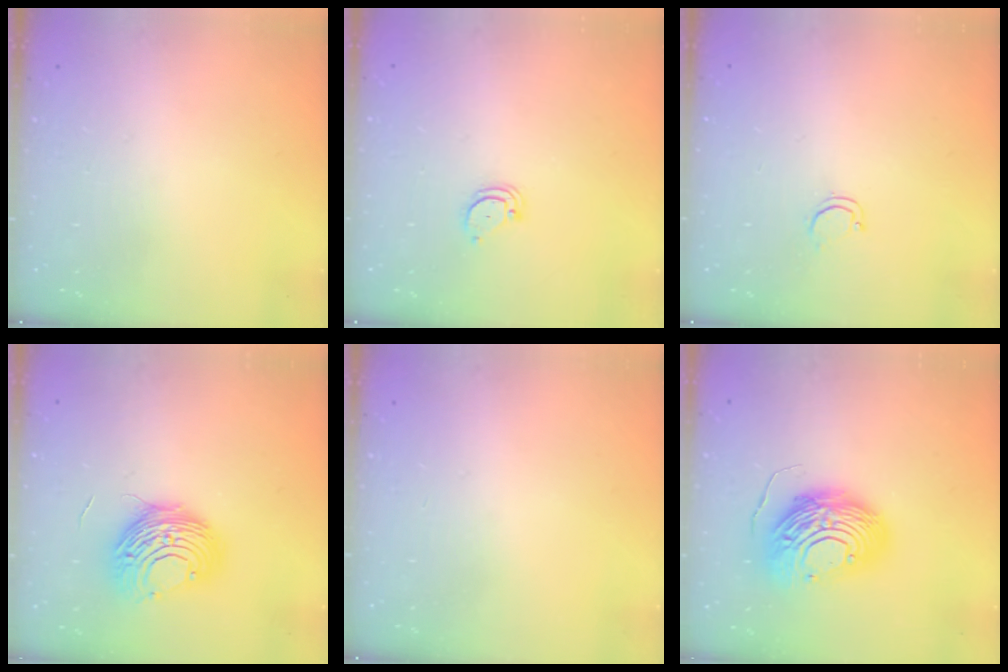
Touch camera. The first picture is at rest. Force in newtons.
{"total": 2.7, "press": 2.7, "slide": 0.2}
{"total": 2.8, "press": 2.8, "slide": 0.2}
{"total": 11.0, "press": 11.0, "slide": 0.6}
{"total": 0.0}
{"total": 16.1, "press": 16.0, "slide": 1.6}